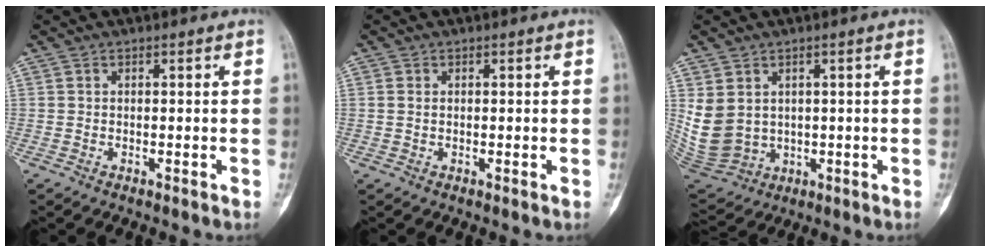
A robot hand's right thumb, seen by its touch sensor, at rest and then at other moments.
{"total": 0.9, "force": [0.2, 0.7, 0.6], "torque": [-0.014, 0.000, 0.003]}
{"total": 9.0, "force": [1.7, 7.5, 4.6], "torque": [-0.084, -0.010, 0.062]}